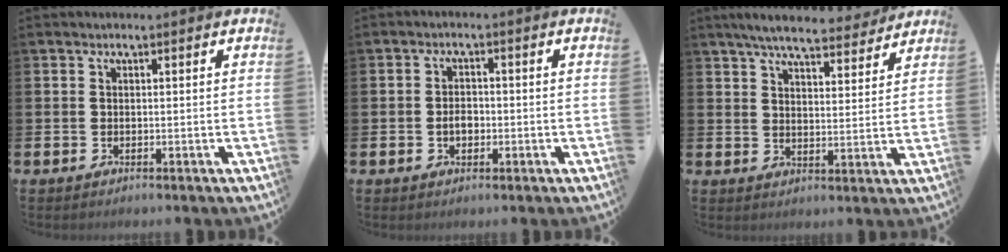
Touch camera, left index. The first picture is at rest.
{"total": 2.3, "force": [-0.5, 1.6, 1.5], "torque": [-0.018, 0.001, -0.014]}
{"total": 6.6, "force": [6.1, 1.1, 2.0], "torque": [-0.050, -0.032, 0.107]}